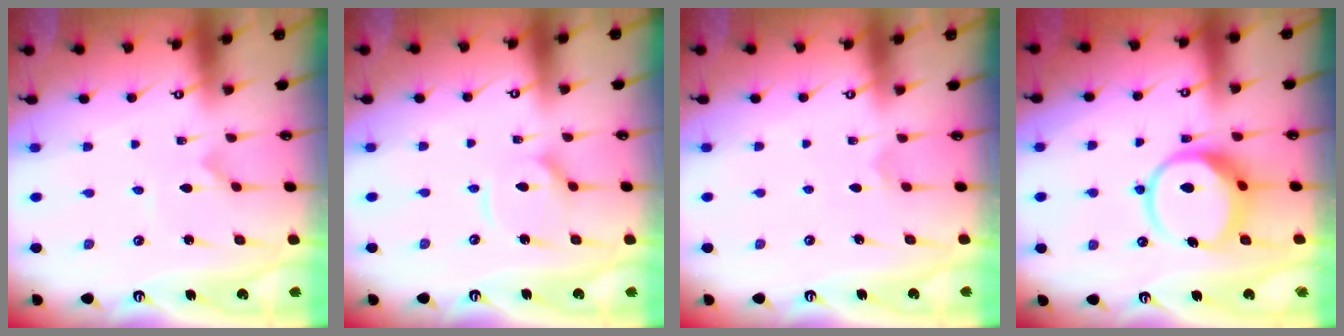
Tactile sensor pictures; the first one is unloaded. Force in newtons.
{"total": 8.4, "press": 8.3, "slide": 0.9}
{"total": 3.8, "press": 3.8, "slide": 0.3}
{"total": 12.0, "press": 11.9, "slide": 1.5}